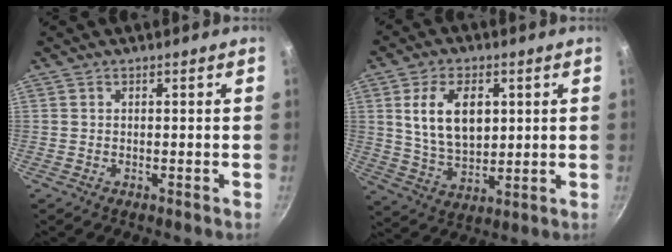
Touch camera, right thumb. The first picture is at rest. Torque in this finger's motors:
{"motor_torque": [-0.83, 1.30, 0.65, 0.02, 0.24]}